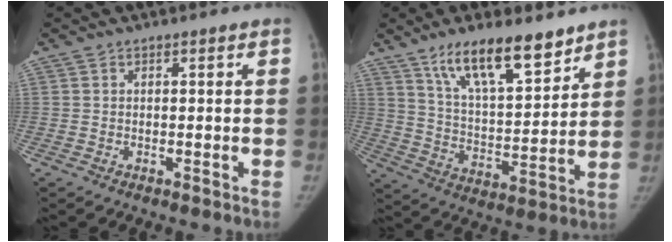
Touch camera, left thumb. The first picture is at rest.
{"total": 16.0, "force": [11.1, 5.1, 10.3], "torque": [-0.145, -0.063, 0.201]}